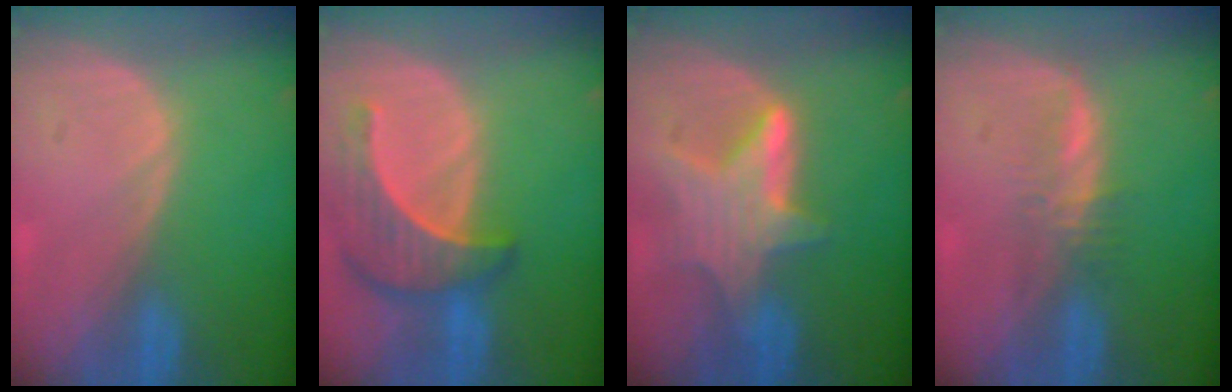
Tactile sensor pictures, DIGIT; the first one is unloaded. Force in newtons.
{"total": 7.8, "press": 7.5, "slide": 2.4}
{"total": 6.9, "press": 6.7, "slide": 1.7}
{"total": 2.8, "press": 2.7, "slide": 0.5}